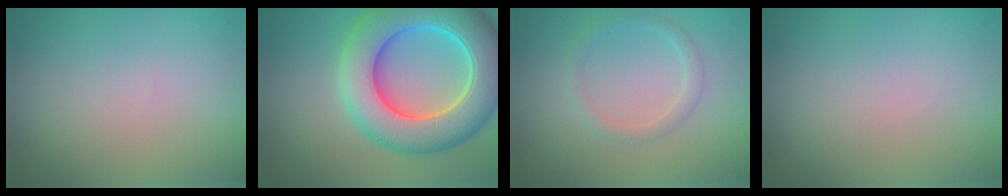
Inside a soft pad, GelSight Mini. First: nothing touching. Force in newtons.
{"total": 11.0, "press": 11.0, "slide": 0.5}
{"total": 1.5, "press": 1.5, "slide": 0.1}
{"total": 0.0}